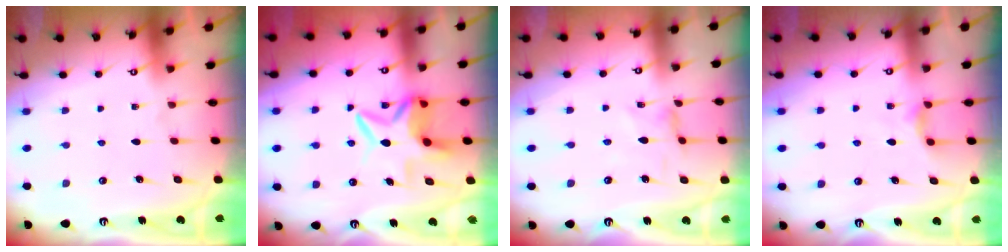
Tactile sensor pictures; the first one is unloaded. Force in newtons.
{"total": 9.3, "press": 9.2, "slide": 1.5}
{"total": 0.9, "press": 0.9, "slide": 0.3}
{"total": 2.3, "press": 2.3, "slide": 0.4}